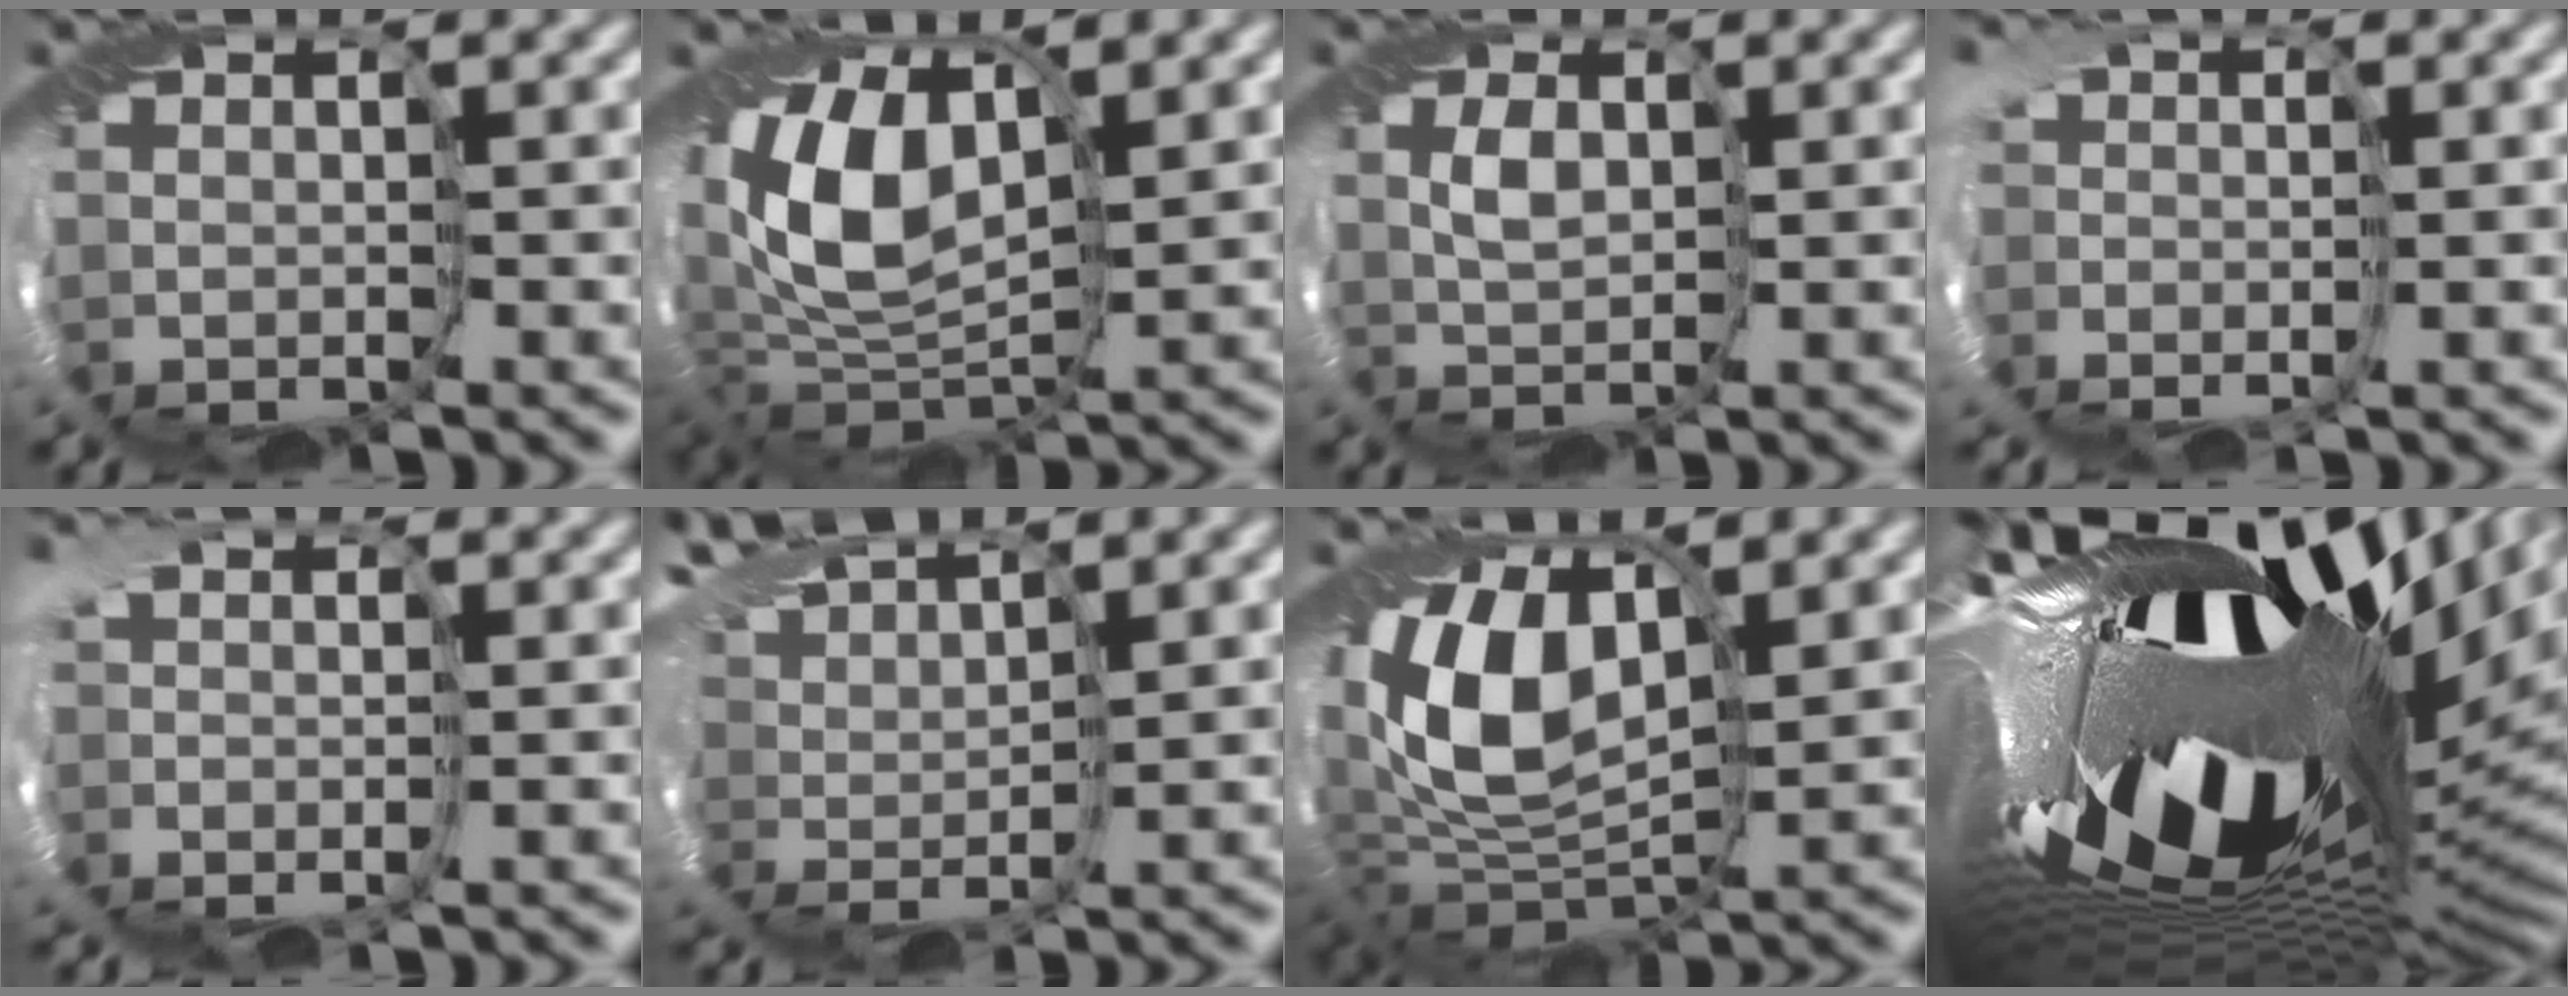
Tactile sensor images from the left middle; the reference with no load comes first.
{"total": 9.7, "force": [0.9, 5.7, 7.8], "torque": [-0.168, 0.005, 0.006]}
{"total": 1.2, "force": [0.0, 0.8, 0.9], "torque": [-0.016, 0.003, -0.001]}
{"total": 3.2, "force": [-0.9, 2.3, 2.1], "torque": [-0.031, 0.001, -0.013]}
{"total": 2.6, "force": [-0.8, 1.6, 1.9], "torque": [-0.033, 0.006, -0.021]}
{"total": 4.7, "force": [4.3, 1.1, 1.7], "torque": [-0.046, 0.025, 0.079]}
{"total": 10.8, "force": [1.0, 6.3, 8.7], "torque": [-0.186, 0.002, 0.009]}
{"total": 19.5, "force": [1.7, 8.6, 17.4], "torque": [-0.313, -0.043, 0.038]}